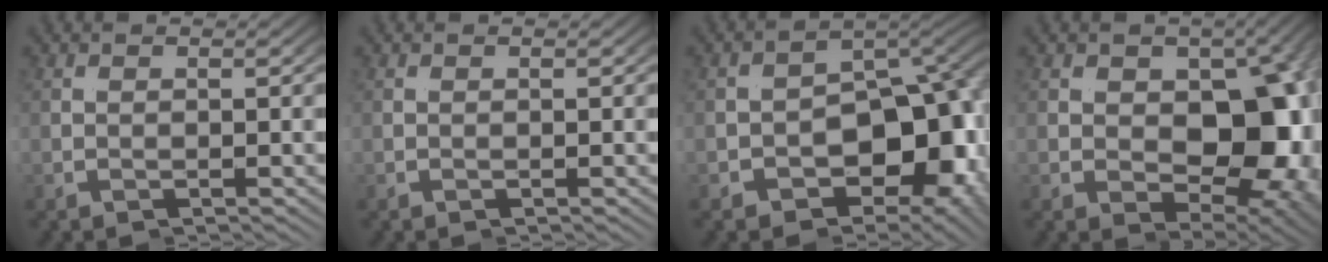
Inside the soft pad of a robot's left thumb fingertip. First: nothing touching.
{"total": 0.0}
{"total": 12.9, "force": [-2.6, 7.7, 10.1], "torque": [-0.160, -0.026, -0.021]}
{"total": 14.4, "force": [0.8, 9.1, 11.2], "torque": [-0.153, -0.008, 0.015]}